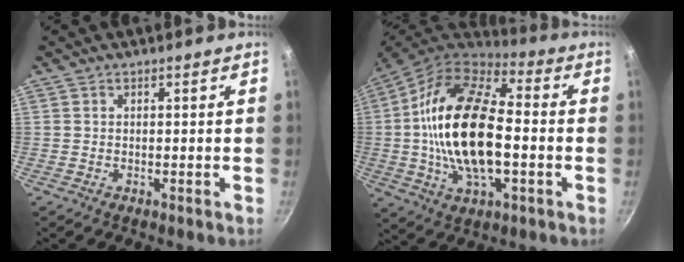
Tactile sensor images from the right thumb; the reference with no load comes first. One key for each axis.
{"total": 23.1, "fx": -1.2, "fy": 12.0, "fz": 19.7, "tx": -0.361, "ty": 0.029, "tz": -0.034}